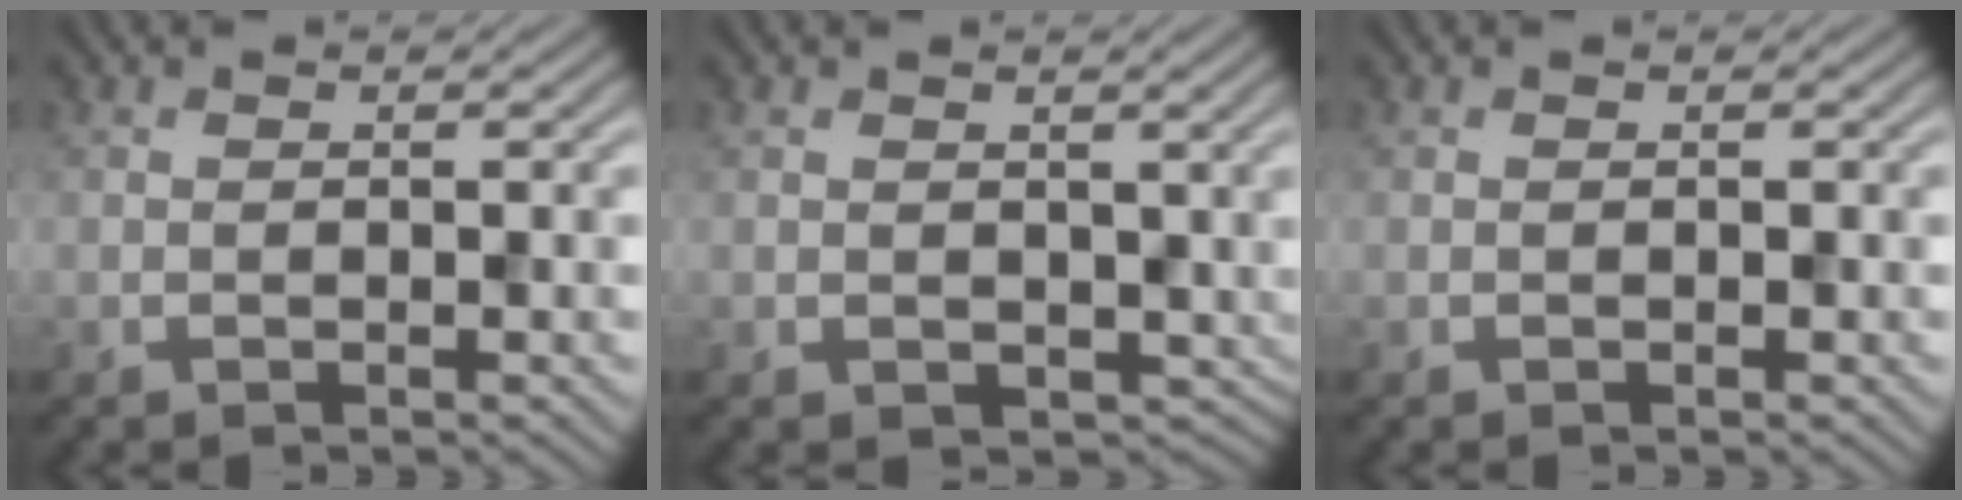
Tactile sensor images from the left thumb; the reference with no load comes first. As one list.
[{"total": 3.3, "force": [0.7, 2.6, 1.9], "torque": [-0.047, -0.016, 0.016]}, {"total": 0.0}]